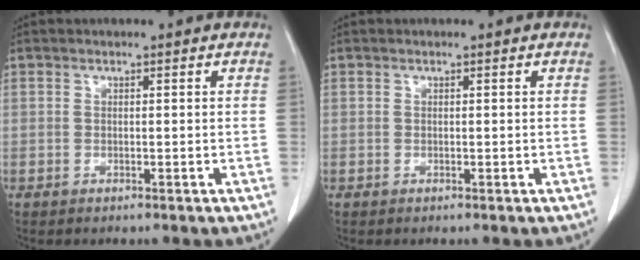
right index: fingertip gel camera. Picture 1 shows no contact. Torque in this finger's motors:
{"motor_torque": [-0.05, -0.02, -0.01, 0.00]}